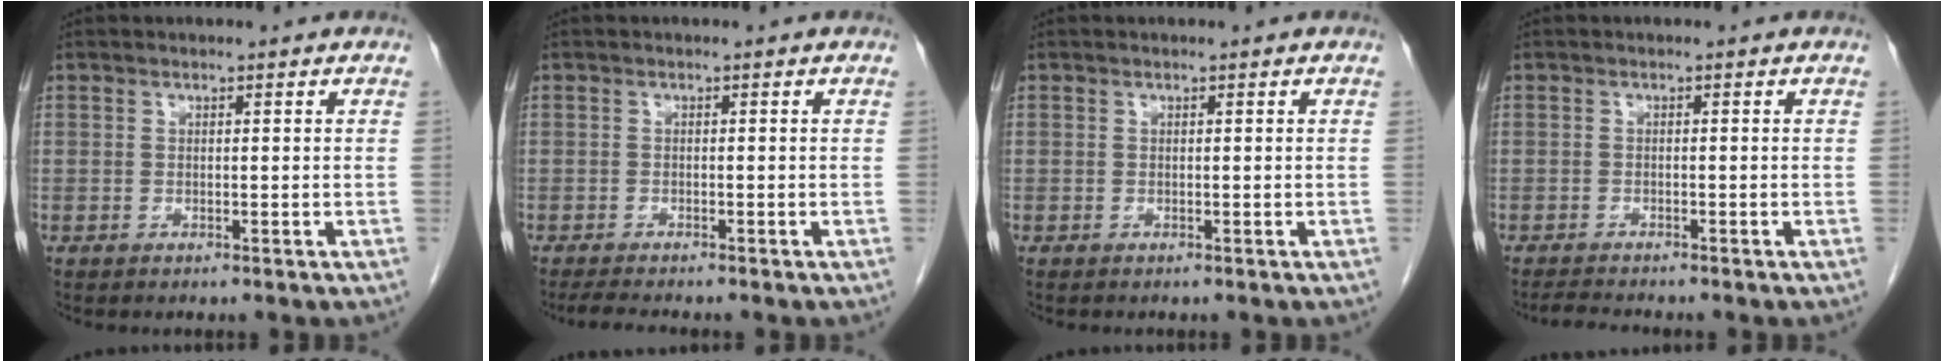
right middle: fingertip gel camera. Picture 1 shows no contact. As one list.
[{"total": 3.3, "force": [-3.0, 0.1, 1.5], "torque": [-0.029, -0.012, -0.047]}, {"total": 0.0}, {"total": 2.5, "force": [-2.4, -0.2, 0.7], "torque": [-0.020, -0.014, -0.040]}]